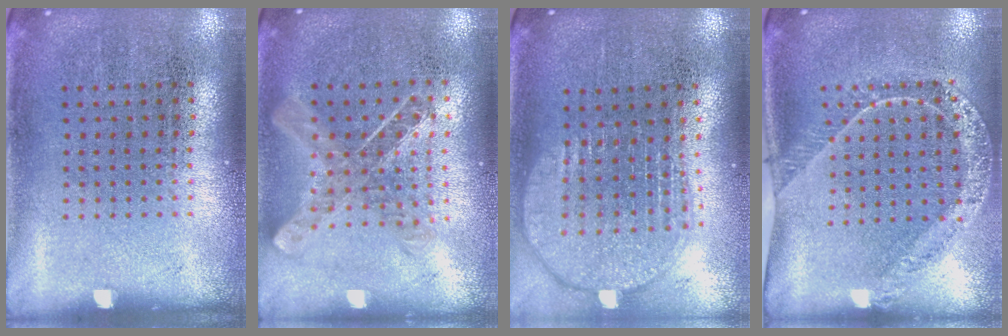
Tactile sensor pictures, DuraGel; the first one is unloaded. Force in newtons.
{"total": 1.0, "press": 1.0, "slide": 0.2}
{"total": 1.9, "press": 1.7, "slide": 1.0}
{"total": 1.4, "press": 1.4, "slide": 0.0}